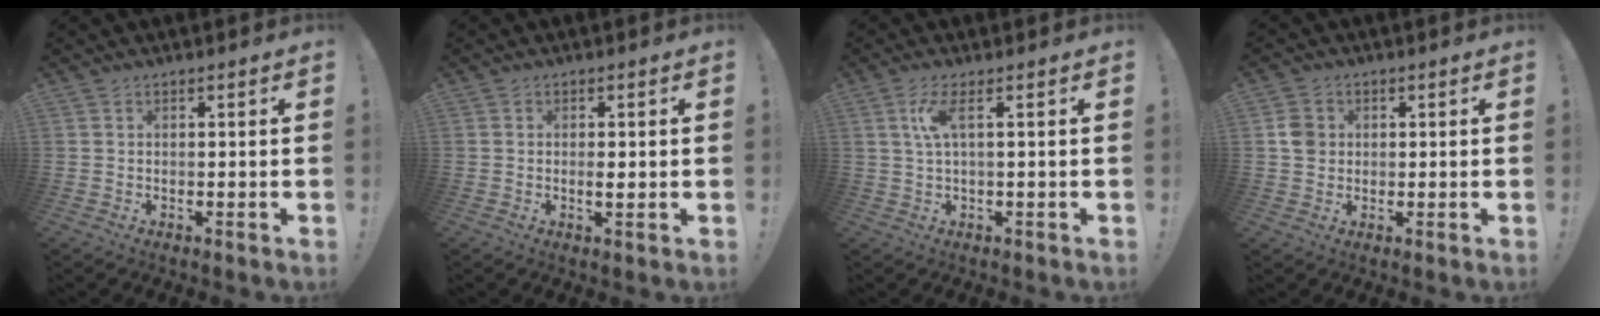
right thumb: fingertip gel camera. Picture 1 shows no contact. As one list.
[{"total": 2.0, "force": [-0.1, 0.5, 2.0], "torque": [-0.019, -0.006, -0.005]}, {"total": 5.3, "force": [1.4, 0.7, 5.1], "torque": [-0.092, -0.003, 0.021]}, {"total": 4.6, "force": [0.4, 4.2, 1.9], "torque": [-0.015, 0.004, 0.008]}]